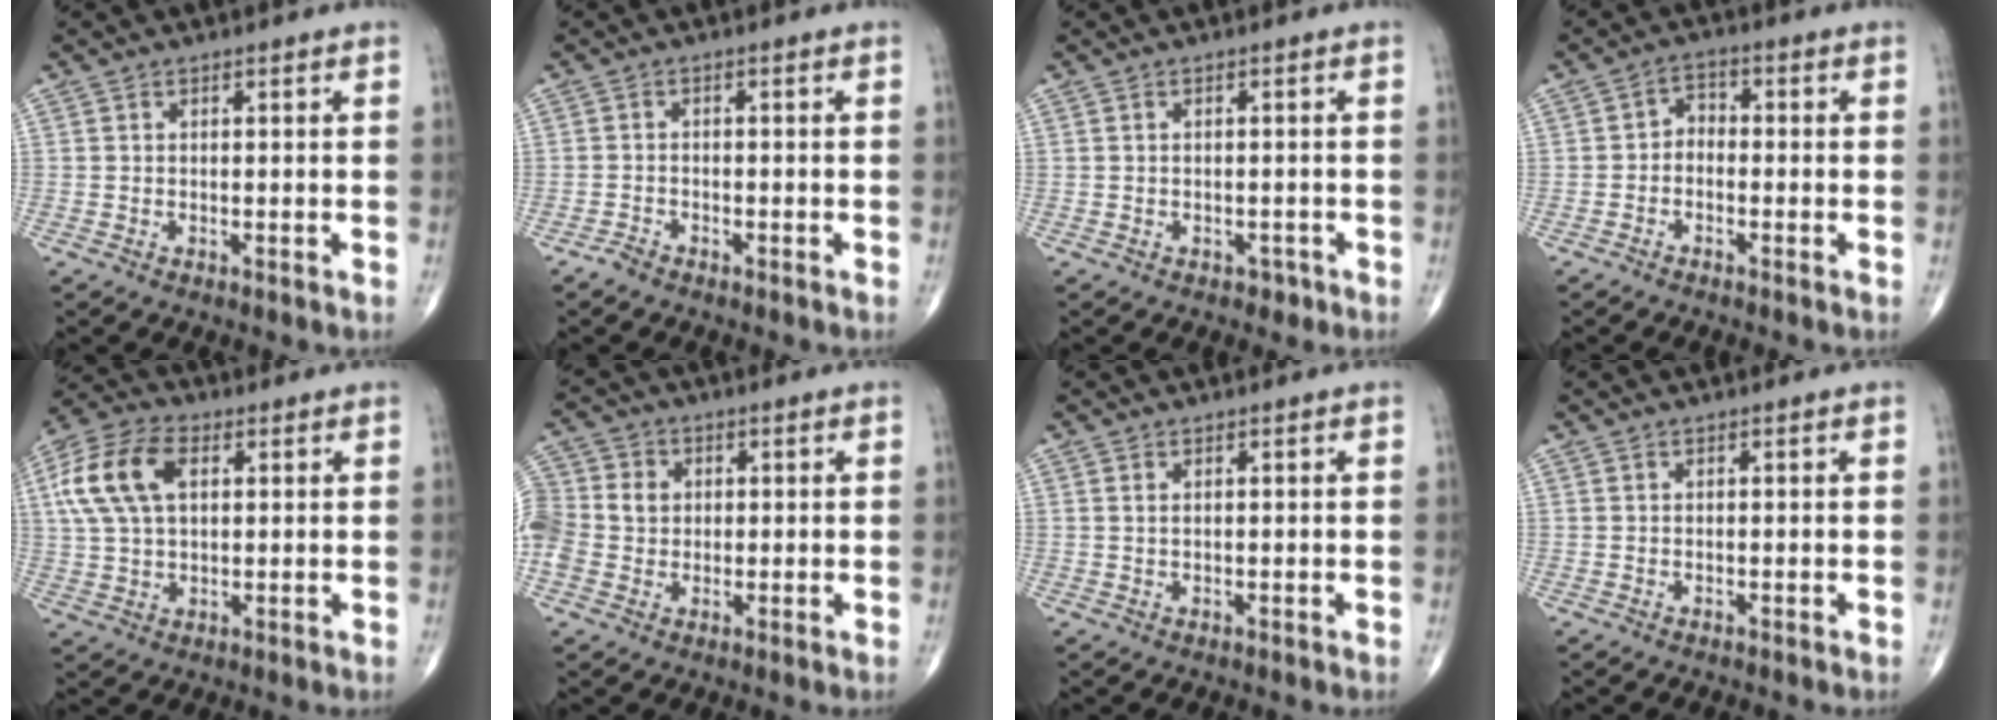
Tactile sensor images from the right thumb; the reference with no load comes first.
{"total": 1.6, "force": [-1.4, 0.6, 0.5], "torque": [-0.017, 0.003, -0.027]}
{"total": 1.4, "force": [-0.8, 1.0, 0.5], "torque": [-0.001, 0.004, -0.010]}
{"total": 3.0, "force": [-1.0, 2.2, 1.8], "torque": [-0.016, 0.023, -0.032]}
{"total": 13.2, "force": [3.5, 7.8, 10.1], "torque": [-0.206, 0.017, 0.062]}
{"total": 15.3, "force": [1.1, 13.5, 7.1], "torque": [-0.186, 0.038, 0.027]}
{"total": 0.6, "force": [0.3, 0.3, 0.5], "torque": [-0.012, 0.002, 0.007]}
{"total": 0.0}